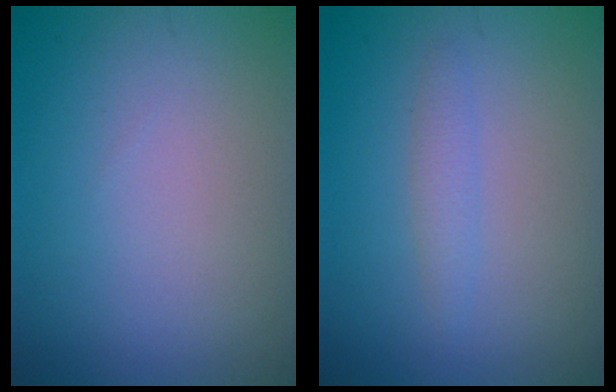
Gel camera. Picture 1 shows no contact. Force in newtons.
{"total": 1.4, "press": 1.4, "slide": 0.1}